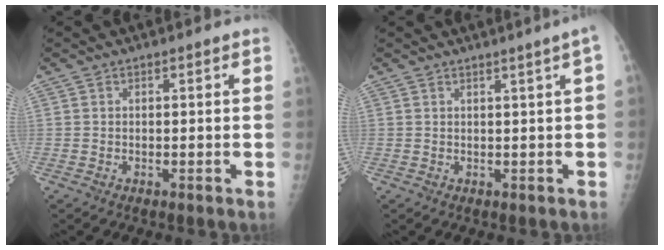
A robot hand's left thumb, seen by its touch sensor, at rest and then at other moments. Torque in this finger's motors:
{"motor_torque": [0.18, 1.16, 0.37, 0.03, 0.02]}